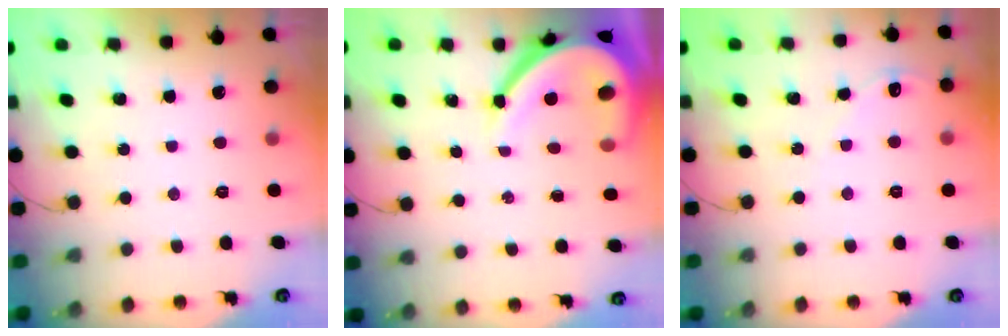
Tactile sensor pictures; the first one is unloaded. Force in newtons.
{"total": 13.6, "press": 13.5, "slide": 1.7}
{"total": 5.2, "press": 5.2, "slide": 0.6}